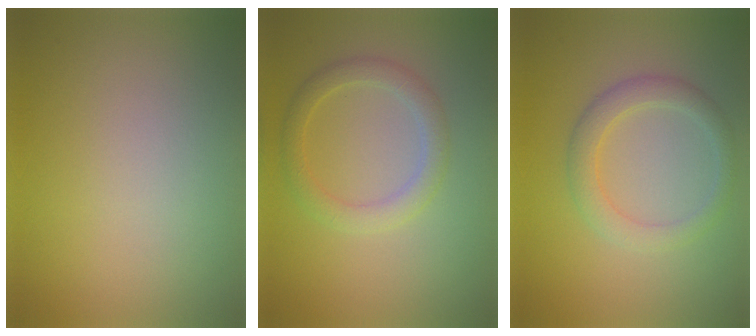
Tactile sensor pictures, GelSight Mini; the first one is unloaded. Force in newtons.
{"total": 2.6, "press": 2.6, "slide": 0.2}
{"total": 2.8, "press": 2.8, "slide": 0.2}